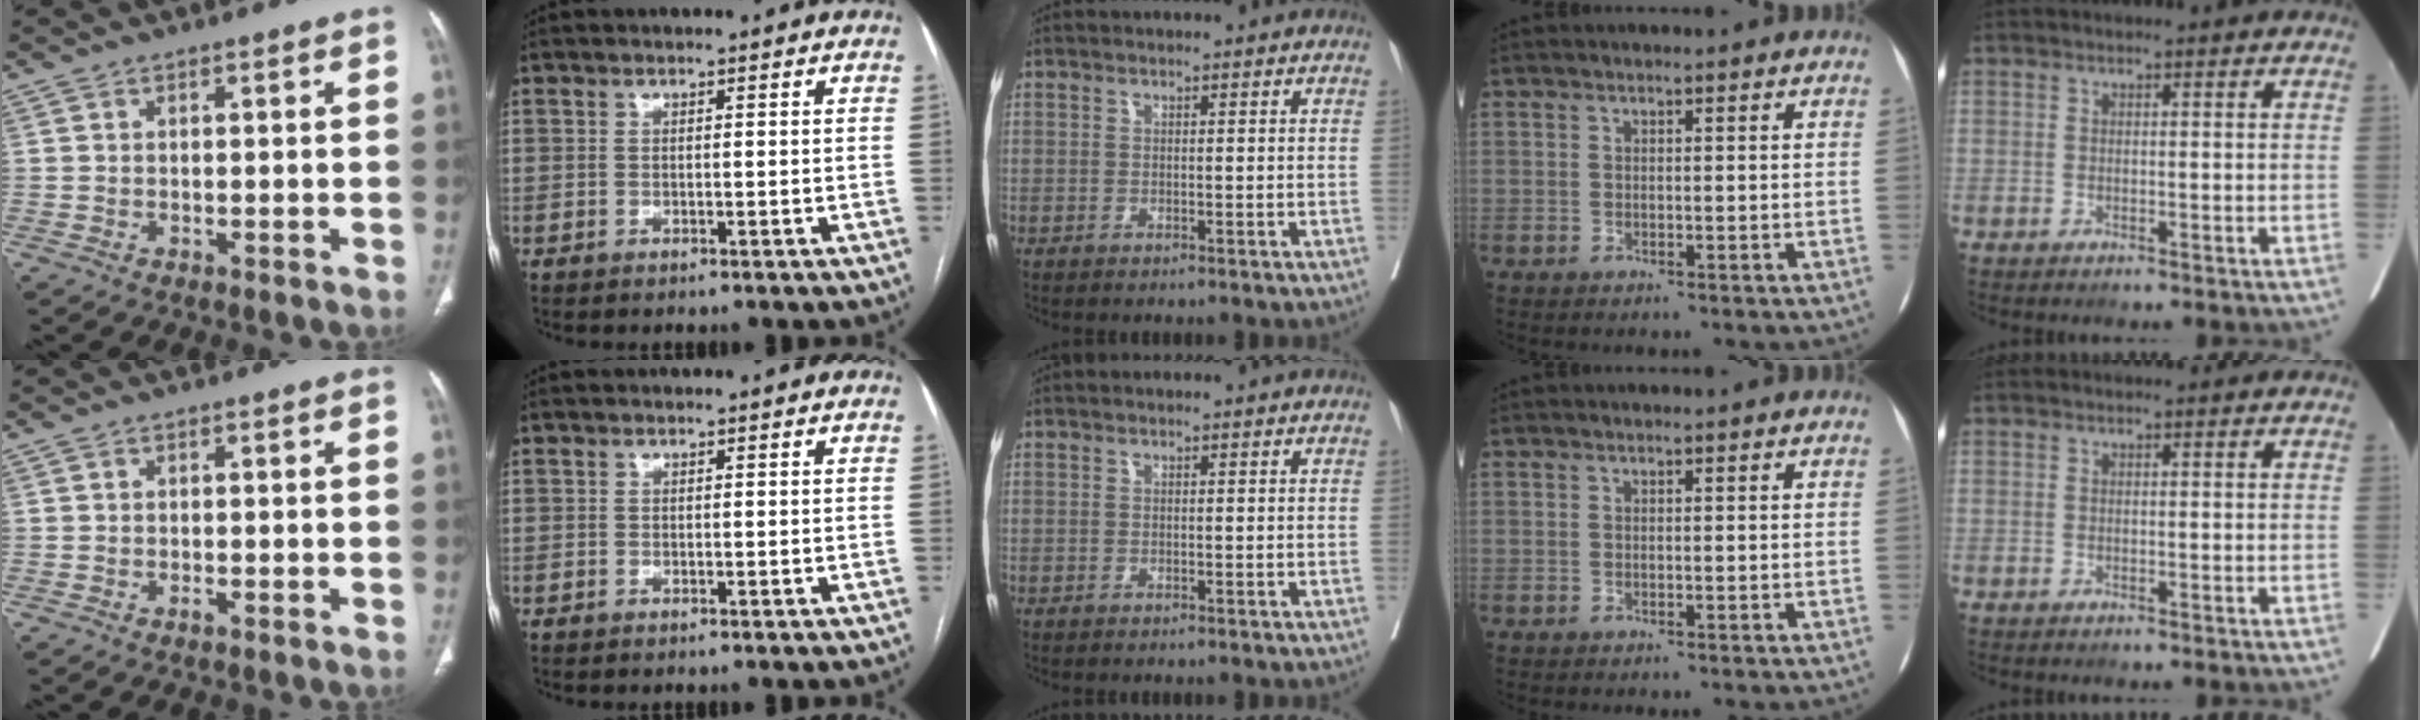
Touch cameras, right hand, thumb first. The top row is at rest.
{"thumb": {"total": 0.9, "force": [-0.6, 0.5, 0.5], "torque": [-0.003, 0.004, -0.012]}}